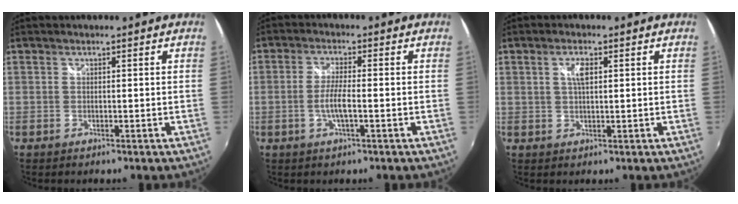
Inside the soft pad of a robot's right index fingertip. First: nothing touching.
{"total": 4.5, "force": [-1.3, 0.5, 4.3], "torque": [-0.087, -0.003, -0.025]}
{"total": 2.9, "force": [0.9, 1.1, 2.6], "torque": [-0.046, 0.002, 0.014]}